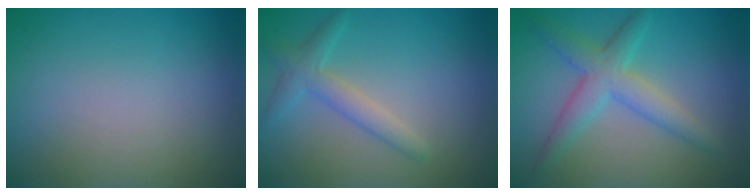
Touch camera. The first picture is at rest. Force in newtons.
{"total": 2.4, "press": 2.4, "slide": 0.0}
{"total": 3.9, "press": 3.9, "slide": 0.0}